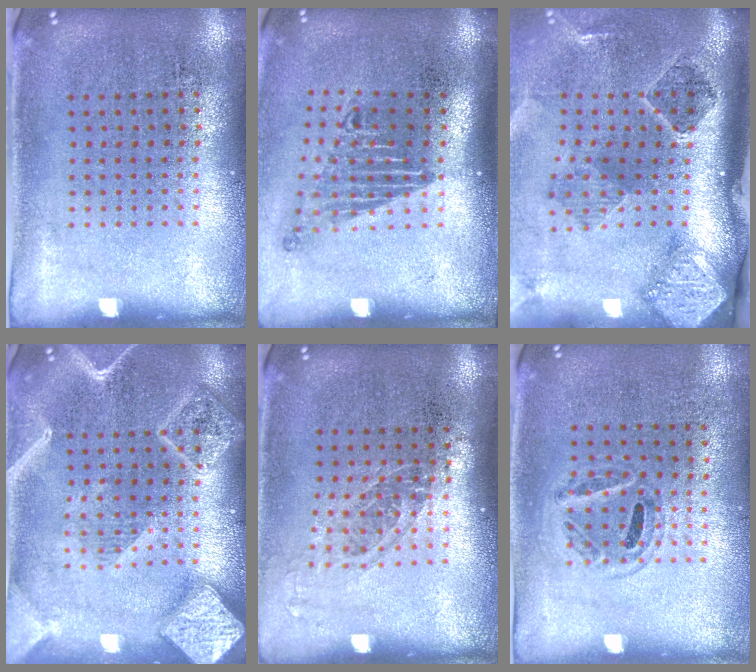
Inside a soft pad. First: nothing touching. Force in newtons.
{"total": 1.7, "press": 1.2, "slide": 1.2}
{"total": 2.8, "press": 1.9, "slide": 2.2}
{"total": 2.8, "press": 2.8, "slide": 0.3}
{"total": 1.2, "press": 1.0, "slide": 0.7}
{"total": 0.9, "press": 0.8, "slide": 0.4}